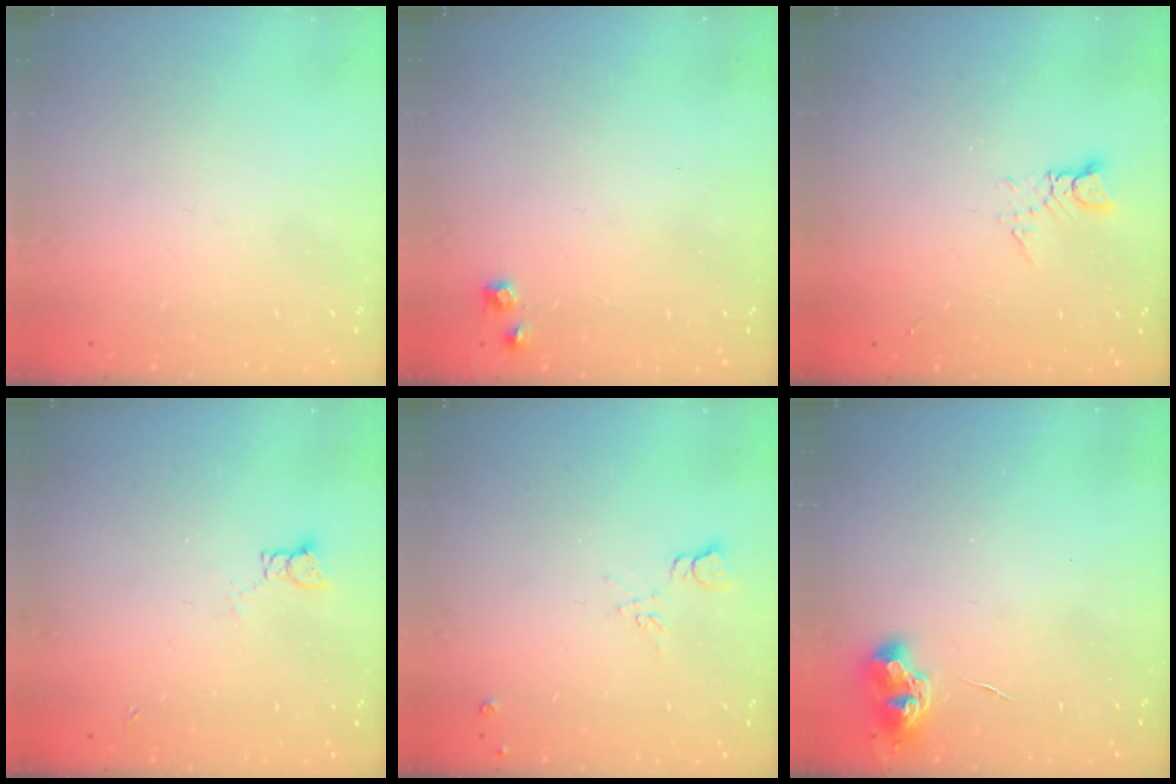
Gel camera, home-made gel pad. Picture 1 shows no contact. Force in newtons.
{"total": 6.3, "press": 6.3, "slide": 0.5}
{"total": 3.1, "press": 3.1, "slide": 0.2}
{"total": 2.2, "press": 2.2, "slide": 0.3}
{"total": 6.6, "press": 6.5, "slide": 0.9}
{"total": 7.7, "press": 7.6, "slide": 0.8}